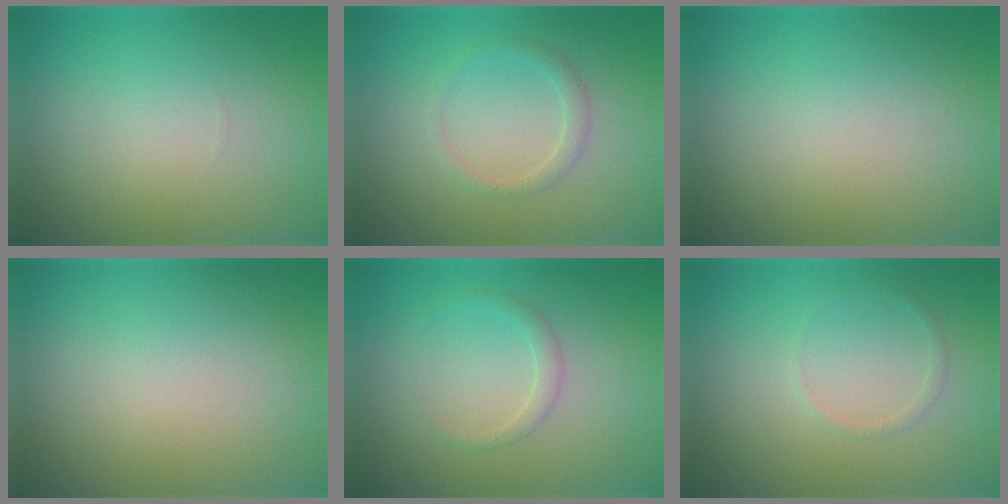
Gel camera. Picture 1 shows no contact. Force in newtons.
{"total": 1.3, "press": 1.3, "slide": 0.0}
{"total": 0.0}
{"total": 0.0}
{"total": 1.2, "press": 1.2, "slide": 0.1}
{"total": 0.7, "press": 0.7, "slide": 0.0}